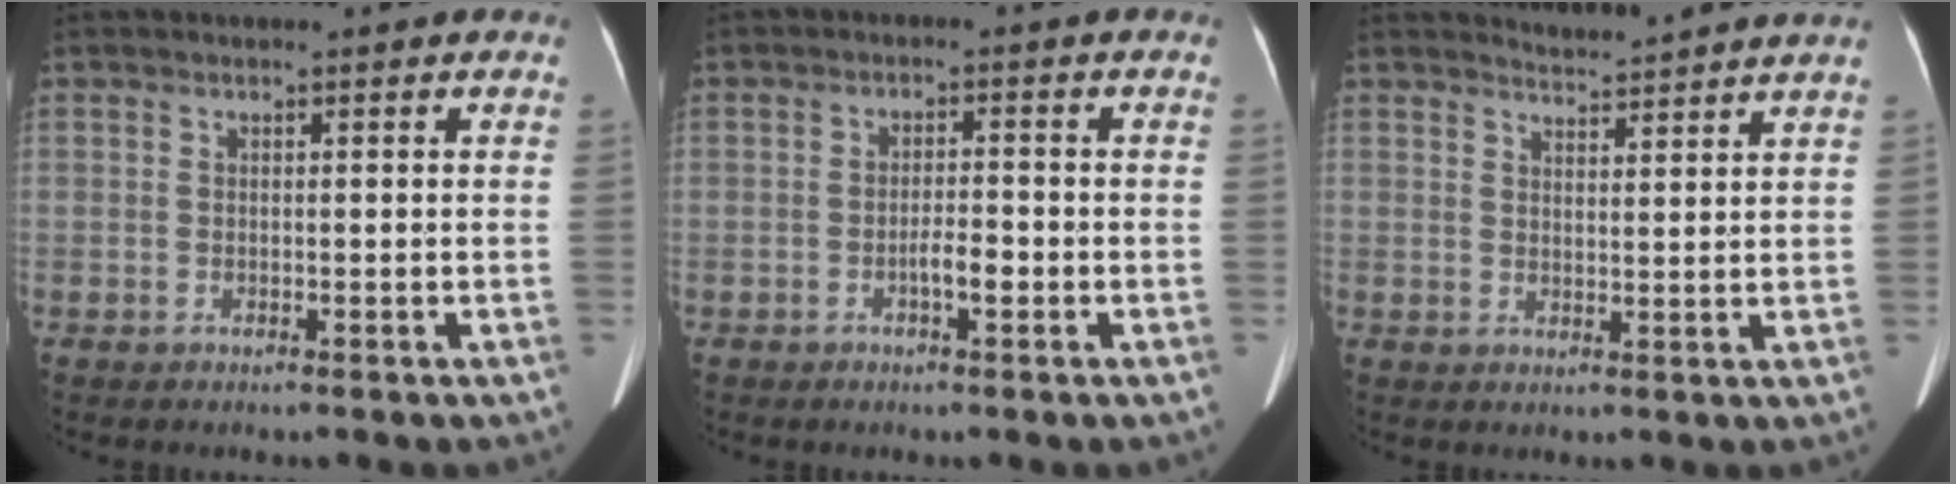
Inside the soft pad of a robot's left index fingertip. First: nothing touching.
{"total": 2.7, "force": [-1.2, 0.5, 2.4], "torque": [-0.037, 0.003, -0.020]}
{"total": 5.2, "force": [5.1, -1.2, 0.5], "torque": [-0.016, -0.007, 0.063]}